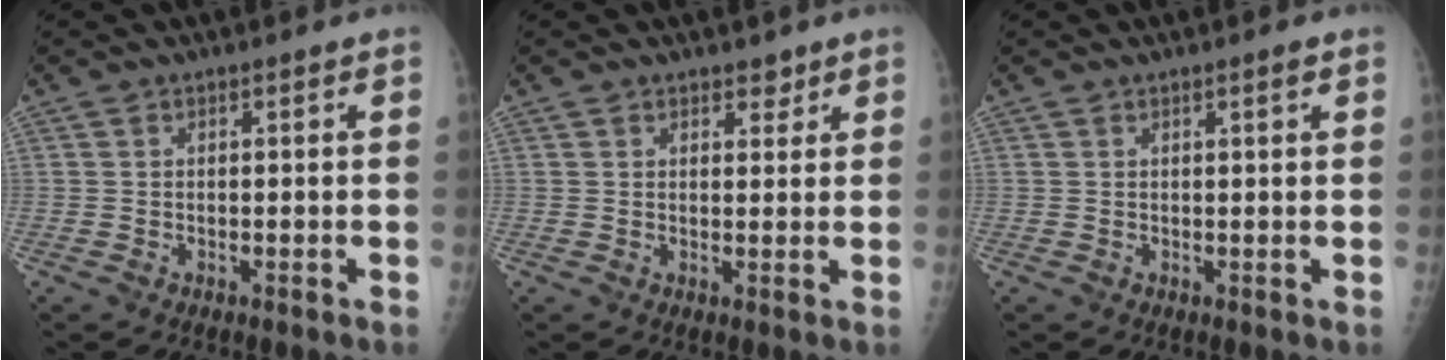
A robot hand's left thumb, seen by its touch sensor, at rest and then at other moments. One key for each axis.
{"total": 2.4, "fx": 1.8, "fy": 1.4, "fz": 0.9, "tx": 0.006, "ty": -0.010, "tz": 0.023}
{"total": 1.2, "fx": 0.7, "fy": 0.1, "fz": 0.9, "tx": -0.013, "ty": -0.003, "tz": 0.011}